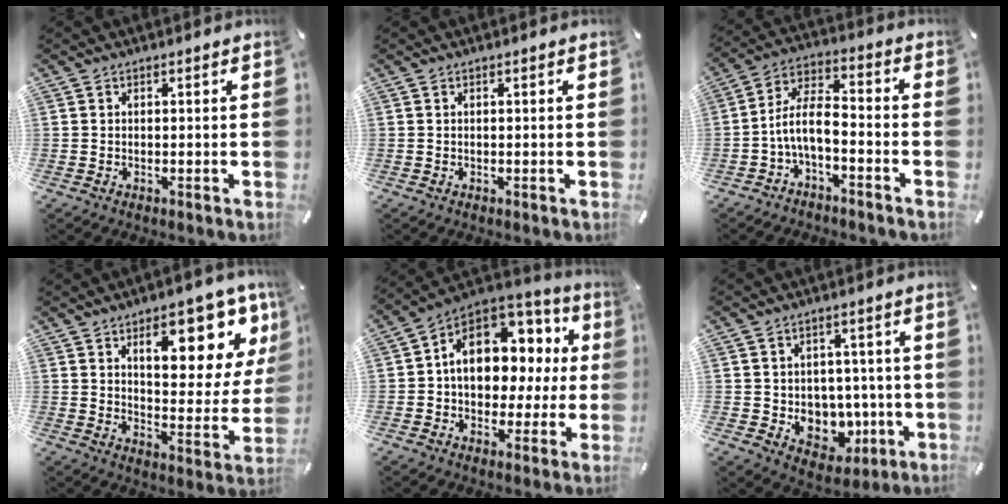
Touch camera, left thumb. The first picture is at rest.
{"total": 0.0}
{"total": 8.2, "force": [-3.6, 3.7, 6.4], "torque": [-0.135, 0.003, -0.068]}
{"total": 16.7, "force": [9.4, 7.2, 11.8], "torque": [-0.147, -0.055, 0.148]}
{"total": 13.1, "force": [3.0, 9.9, 8.0], "torque": [-0.122, -0.021, 0.059]}
{"total": 7.9, "force": [0.3, 7.5, 2.5], "torque": [-0.026, -0.010, 0.017]}